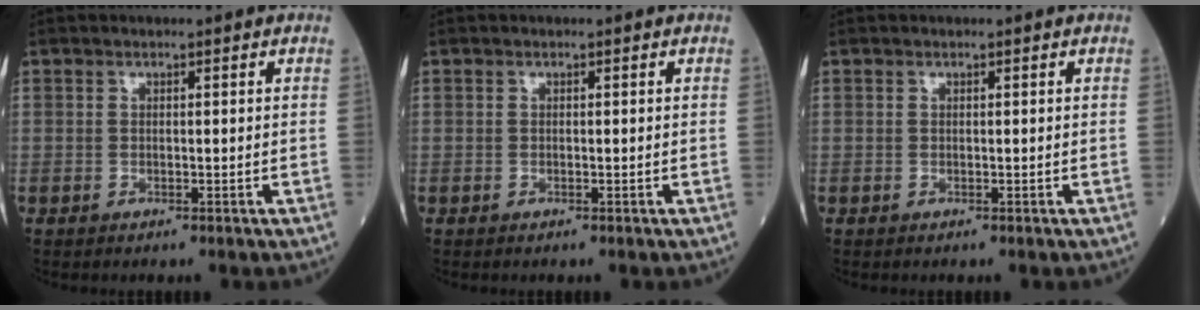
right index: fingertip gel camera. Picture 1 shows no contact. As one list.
[{"total": 0.0}, {"total": 0.0}]